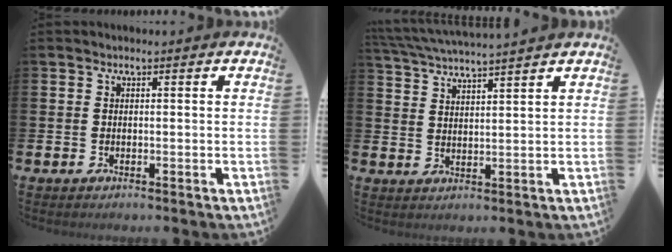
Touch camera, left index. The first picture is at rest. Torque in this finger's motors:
{"motor_torque": [0.31, -0.63, 0.38, 0.21]}